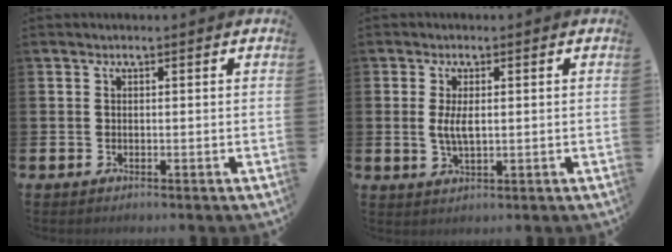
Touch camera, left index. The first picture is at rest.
{"total": 3.3, "force": [0.5, 1.3, 3.0], "torque": [-0.056, 0.003, 0.006]}